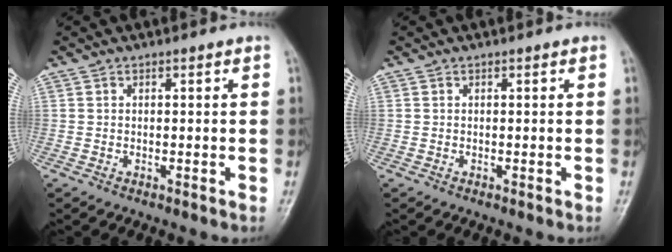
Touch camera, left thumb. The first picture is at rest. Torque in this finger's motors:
{"motor_torque": [0.00, 0.00, -0.01, -0.01, 0.00]}